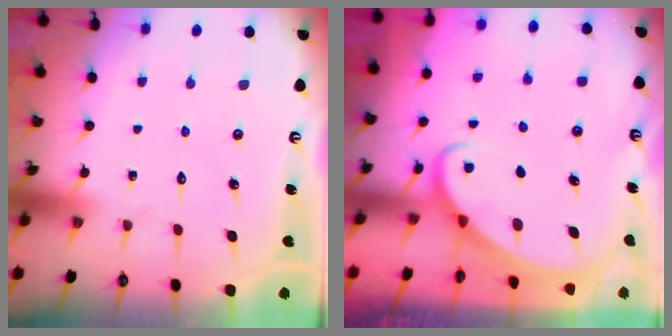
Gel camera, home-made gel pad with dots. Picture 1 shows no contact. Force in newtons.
{"total": 2.2, "press": 2.2, "slide": 0.2}